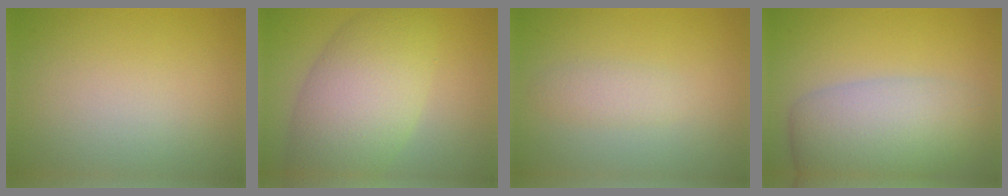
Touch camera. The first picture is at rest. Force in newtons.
{"total": 8.4, "press": 8.4, "slide": 0.1}
{"total": 1.6, "press": 1.6, "slide": 0.1}
{"total": 8.0, "press": 8.0, "slide": 0.4}